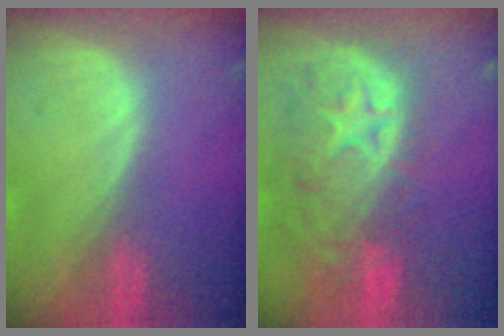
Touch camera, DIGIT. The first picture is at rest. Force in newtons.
{"total": 11.2, "press": 9.7, "slide": 5.5}